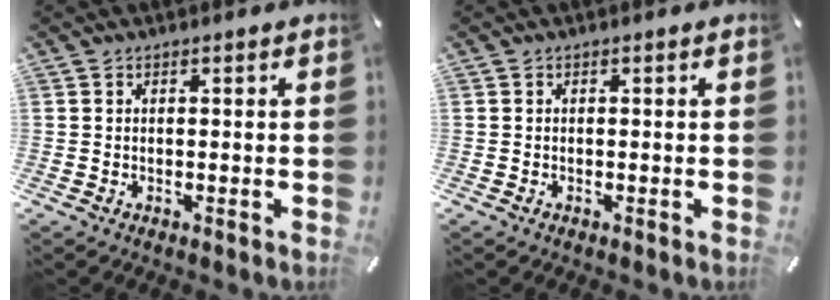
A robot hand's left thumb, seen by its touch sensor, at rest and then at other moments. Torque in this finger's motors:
{"motor_torque": [0.11, 0.09, 0.01, 0.01, -0.08]}